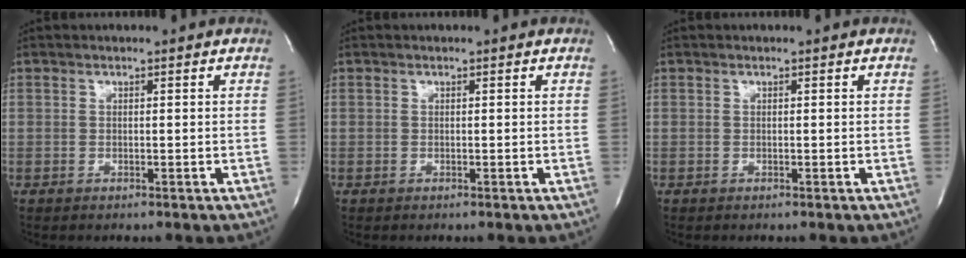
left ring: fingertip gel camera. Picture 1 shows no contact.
{"total": 0.0}
{"total": 0.0}